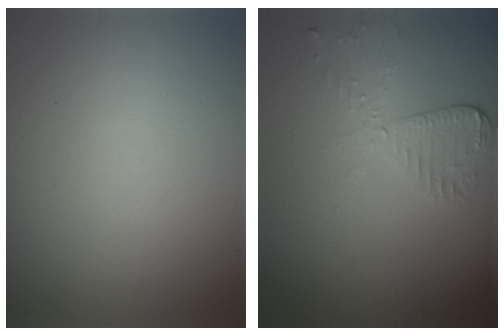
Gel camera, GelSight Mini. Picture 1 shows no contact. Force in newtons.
{"total": 2.6, "press": 2.3, "slide": 1.1}